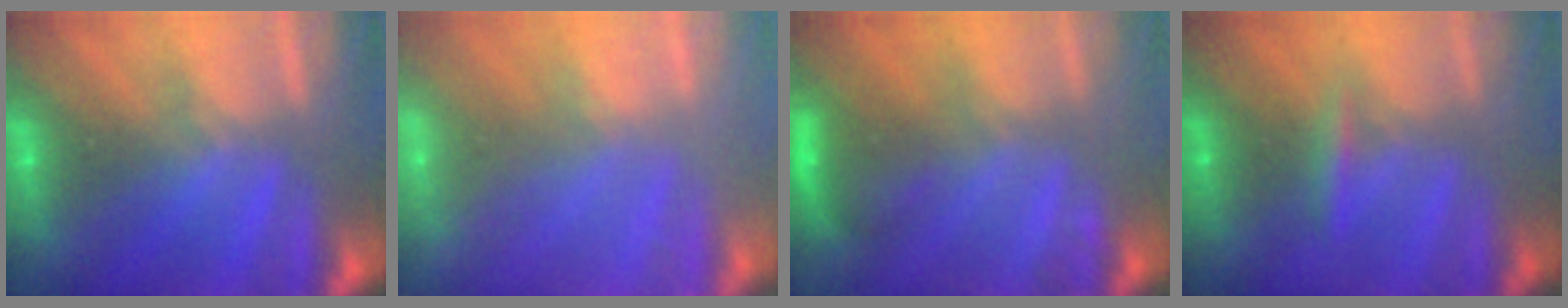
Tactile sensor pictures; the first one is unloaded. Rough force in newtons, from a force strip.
{"total": 1.6}
{"total": 2.9}
{"total": 2.4}